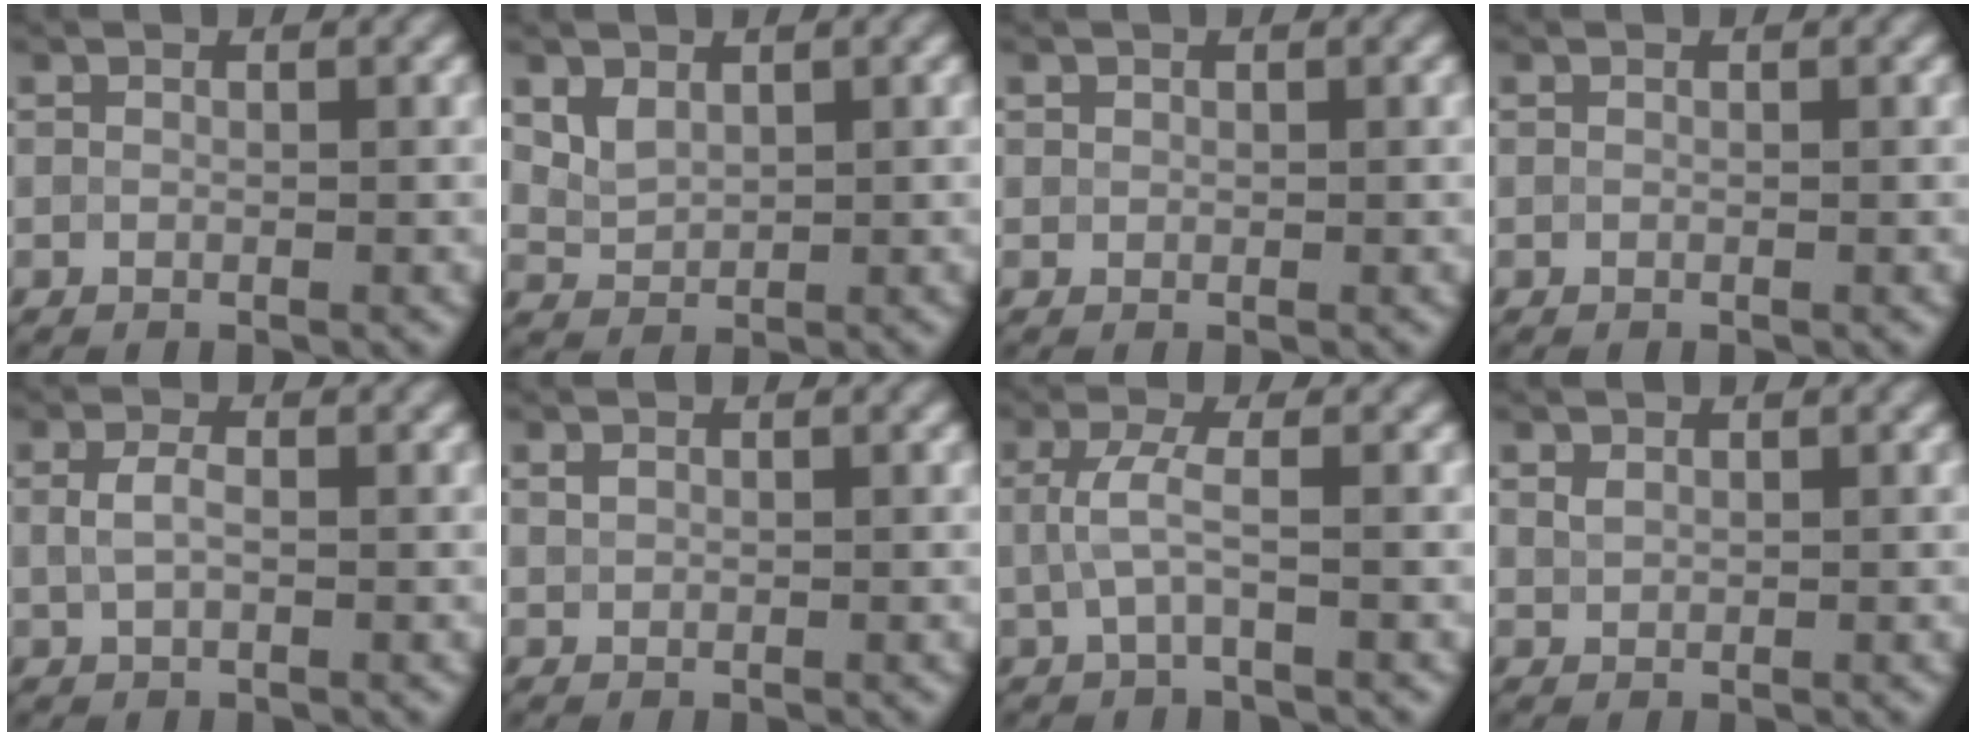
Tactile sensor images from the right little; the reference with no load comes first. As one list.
[{"total": 1.8, "force": [1.1, 1.2, 0.8], "torque": [-0.018, -0.003, 0.028]}, {"total": 0.5, "force": [0.3, 0.4, 0.0], "torque": [0.004, -0.002, 0.007]}, {"total": 0.0}, {"total": 1.7, "force": [0.2, 0.9, 1.5], "torque": [-0.035, 0.001, 0.003]}, {"total": 0.6, "force": [0.3, 0.4, 0.3], "torque": [-0.007, 0.000, 0.009]}, {"total": 2.2, "force": [0.0, 0.5, 2.2], "torque": [-0.051, 0.003, 0.001]}, {"total": 0.8, "force": [0.5, 0.5, 0.3], "torque": [-0.009, -0.001, 0.014]}]